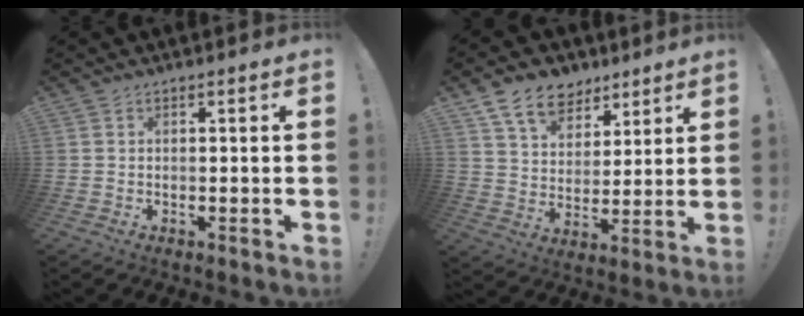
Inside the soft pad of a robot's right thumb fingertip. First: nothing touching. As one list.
[{"total": 12.0, "force": [7.8, 8.0, 4.4], "torque": [-0.069, -0.050, 0.151]}]